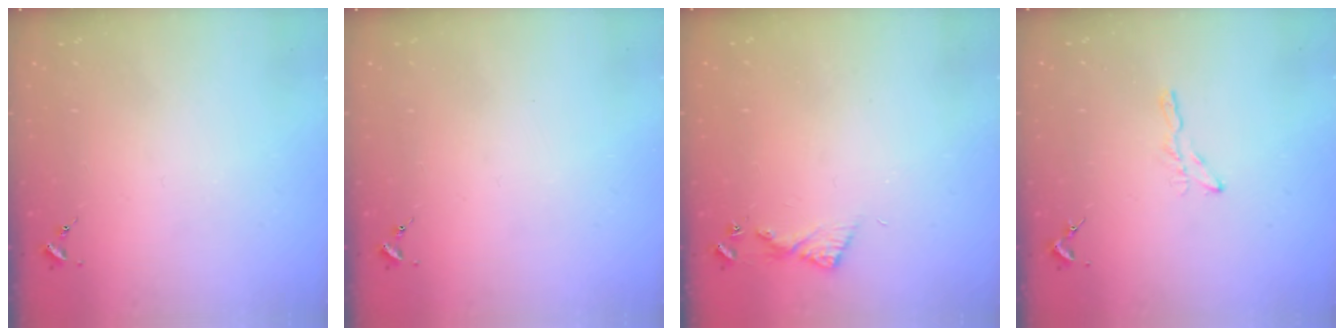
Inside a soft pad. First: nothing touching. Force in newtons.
{"total": 0.0}
{"total": 6.1, "press": 6.1, "slide": 0.6}
{"total": 4.2, "press": 4.2, "slide": 0.5}